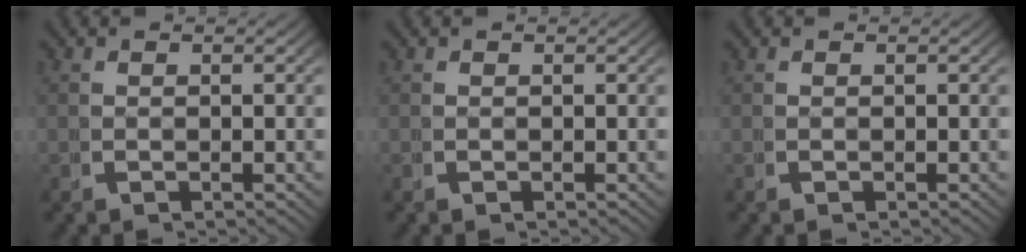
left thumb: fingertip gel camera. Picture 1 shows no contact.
{"total": 0.0}
{"total": 0.0}